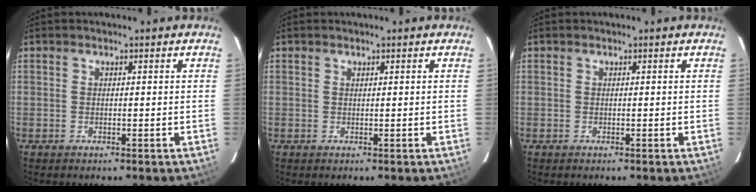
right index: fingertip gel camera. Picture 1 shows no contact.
{"total": 0.0}
{"total": 0.0}